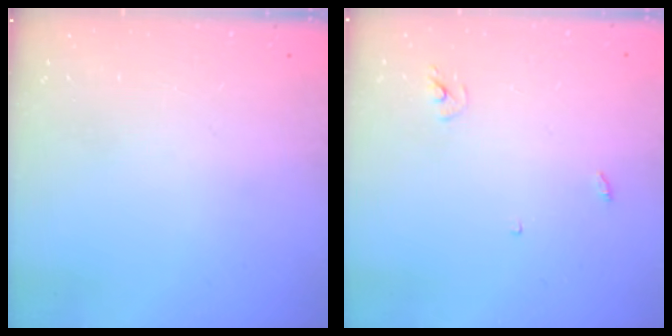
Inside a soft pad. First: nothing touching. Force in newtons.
{"total": 2.4, "press": 2.4, "slide": 0.2}